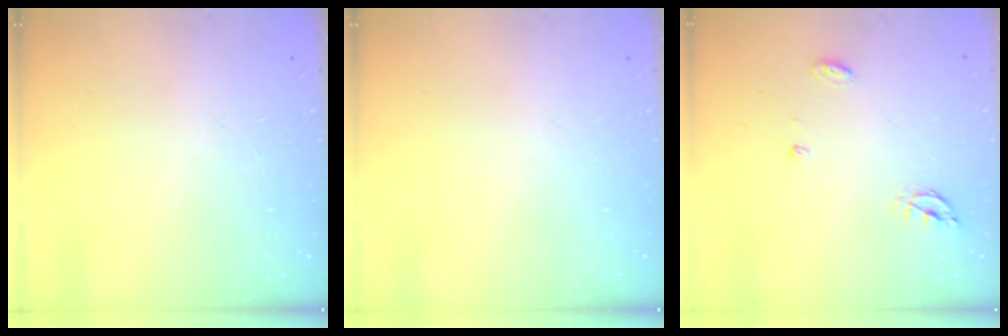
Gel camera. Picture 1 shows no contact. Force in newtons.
{"total": 0.0}
{"total": 4.4, "press": 4.4, "slide": 0.4}